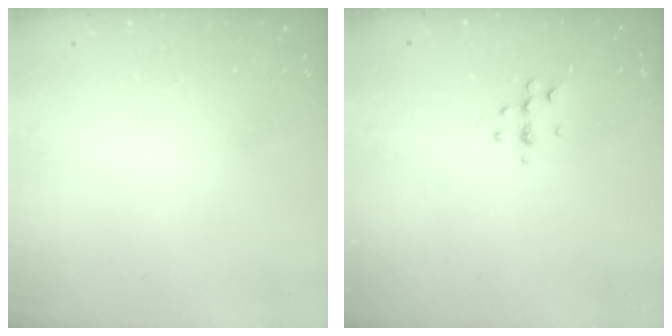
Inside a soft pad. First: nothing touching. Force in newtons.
{"total": 5.3, "press": 5.1, "slide": 1.5}